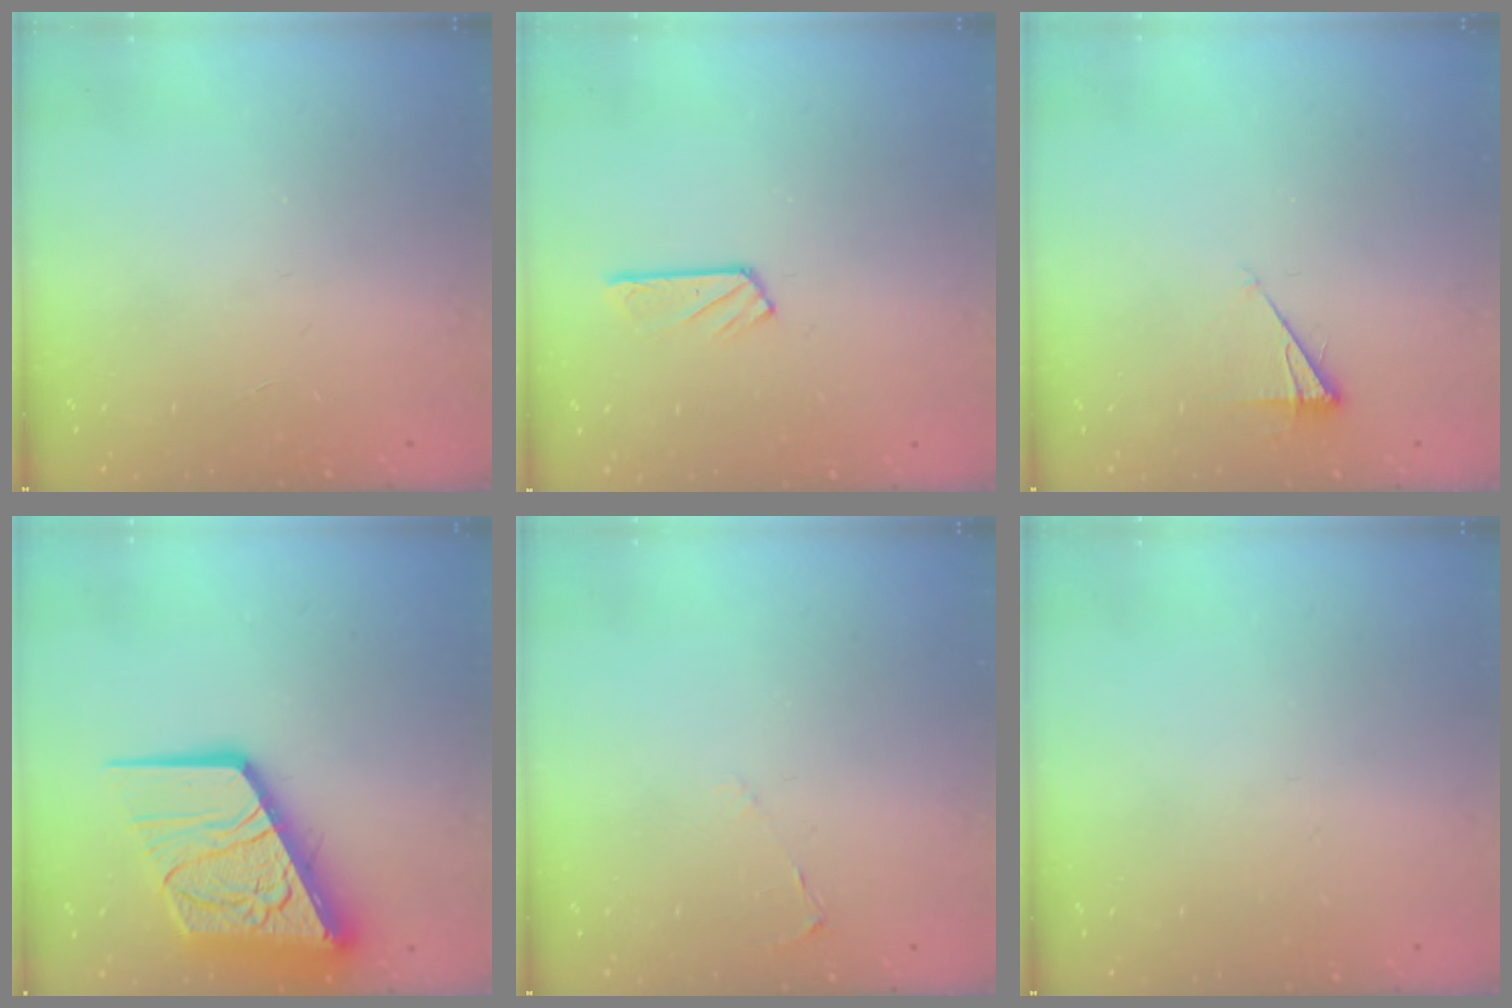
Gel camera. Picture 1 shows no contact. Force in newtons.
{"total": 4.1, "press": 4.1, "slide": 0.4}
{"total": 5.9, "press": 5.9, "slide": 1.0}
{"total": 22.6, "press": 22.4, "slide": 2.3}
{"total": 2.4, "press": 2.3, "slide": 0.4}
{"total": 0.0}